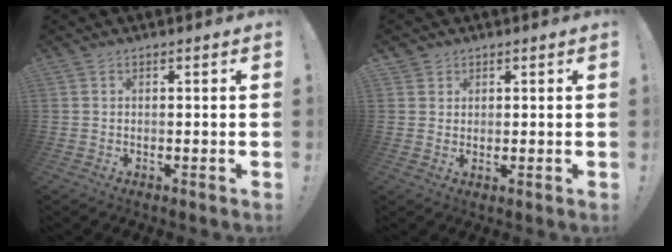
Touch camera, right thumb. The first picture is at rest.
{"total": 2.2, "force": [1.7, 1.4, 0.0], "torque": [0.003, -0.010, 0.030]}